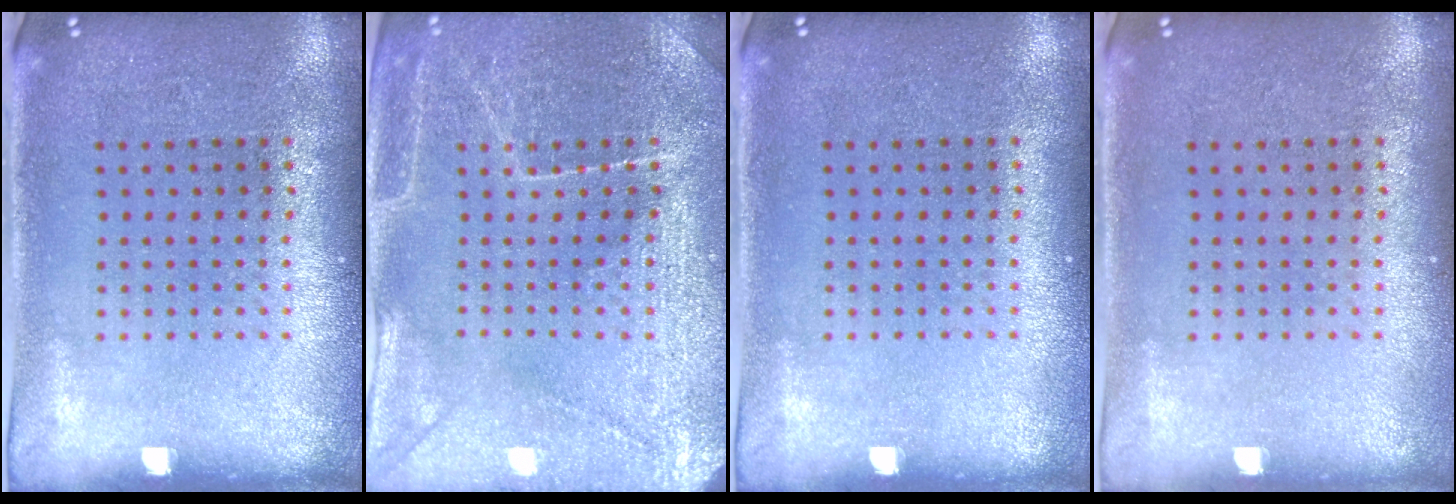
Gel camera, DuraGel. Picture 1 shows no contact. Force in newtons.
{"total": 3.6, "press": 3.5, "slide": 0.7}
{"total": 0.0}
{"total": 0.0}